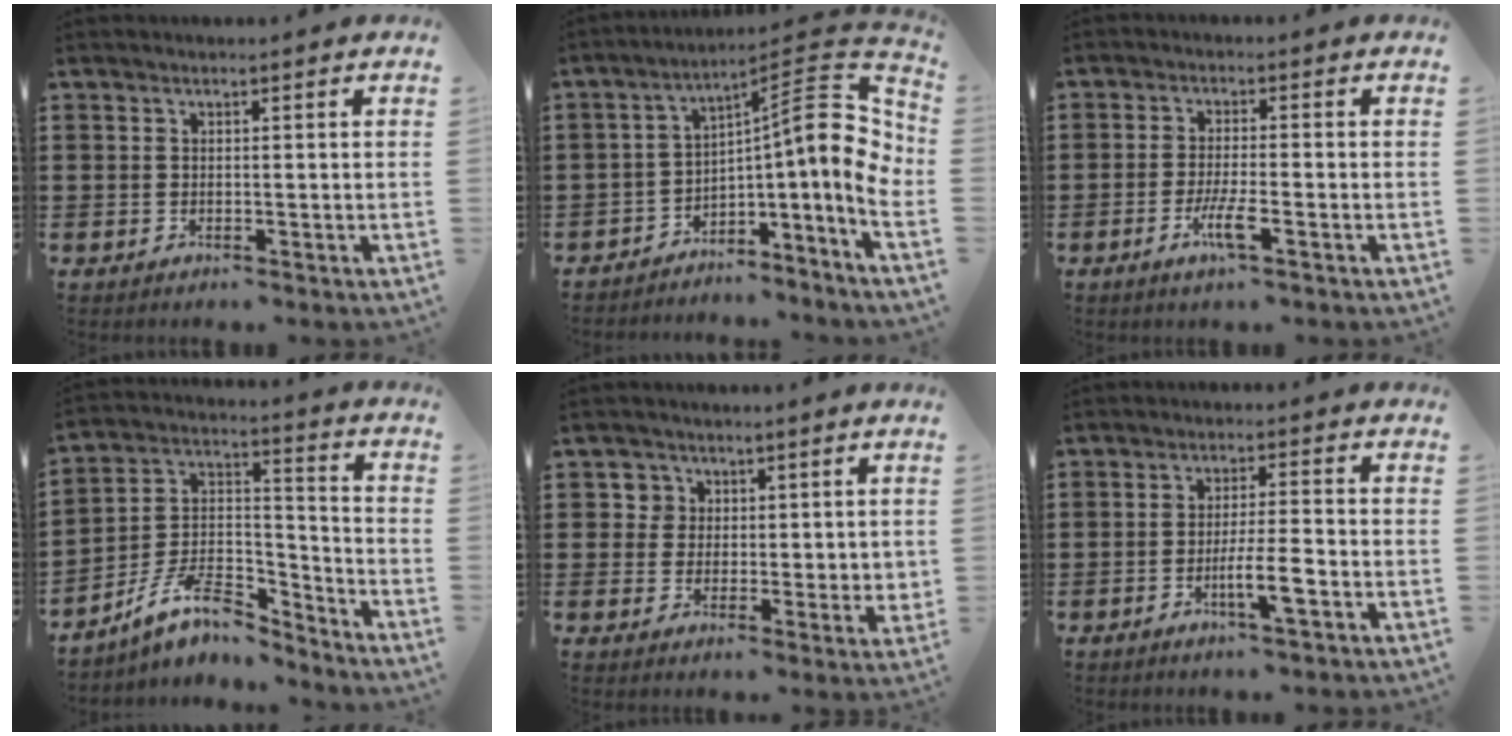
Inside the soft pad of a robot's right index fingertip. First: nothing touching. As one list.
[{"total": 11.3, "force": [-1.1, 2.7, 10.9], "torque": [-0.153, -0.025, -0.037]}, {"total": 4.6, "force": [-2.2, 0.6, 4.0], "torque": [-0.087, -0.012, -0.043]}, {"total": 9.9, "force": [-7.5, 3.8, 5.1], "torque": [-0.114, 0.011, -0.151]}, {"total": 4.5, "force": [1.9, 4.1, 0.7], "torque": [-0.024, 0.012, 0.033]}, {"total": 5.9, "force": [-2.2, 0.4, 5.4], "torque": [-0.102, -0.013, -0.041]}]